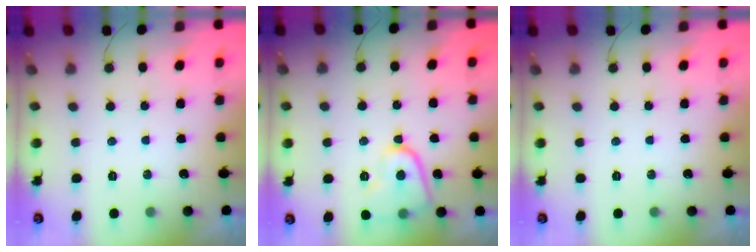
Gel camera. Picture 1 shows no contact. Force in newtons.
{"total": 10.1, "press": 10.1, "slide": 1.3}
{"total": 0.0}